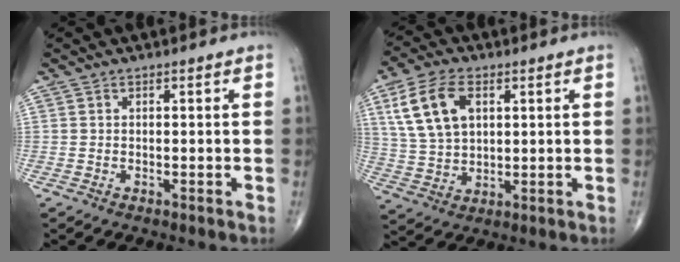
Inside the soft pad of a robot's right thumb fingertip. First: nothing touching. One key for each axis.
{"total": 11.6, "fx": 4.1, "fy": 7.1, "fz": 8.3, "tx": -0.156, "ty": -0.001, "tz": 0.082}